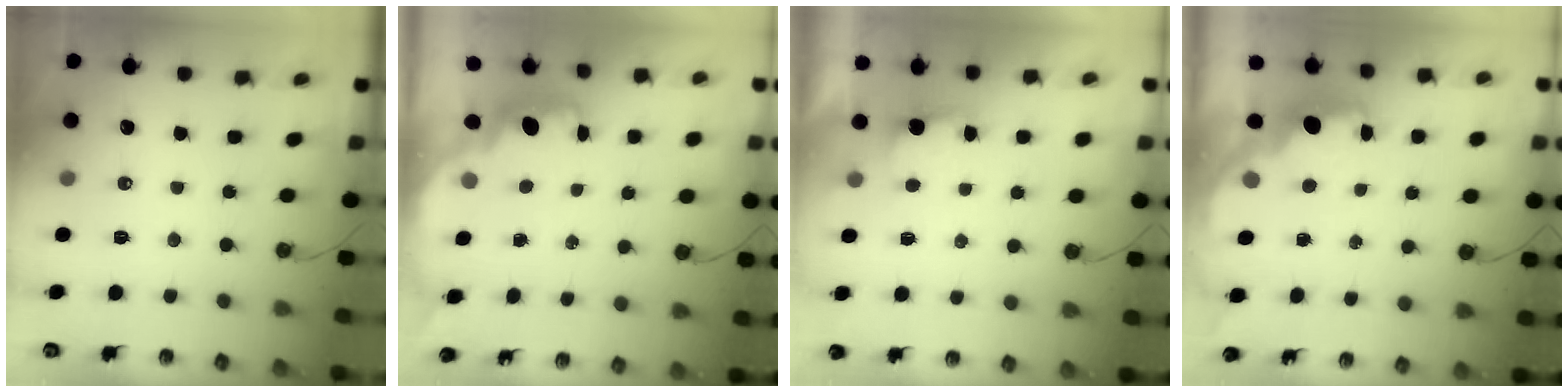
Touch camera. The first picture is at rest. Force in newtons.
{"total": 2.3, "press": 2.2, "slide": 0.6}
{"total": 1.8, "press": 1.5, "slide": 0.9}
{"total": 2.2, "press": 2.1, "slide": 0.7}